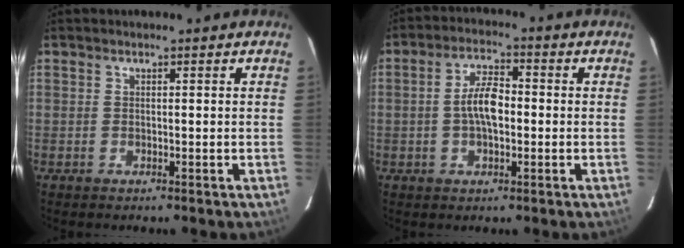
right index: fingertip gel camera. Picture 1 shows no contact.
{"total": 6.4, "force": [-0.5, 2.9, 5.8], "torque": [-0.108, 0.012, -0.008]}